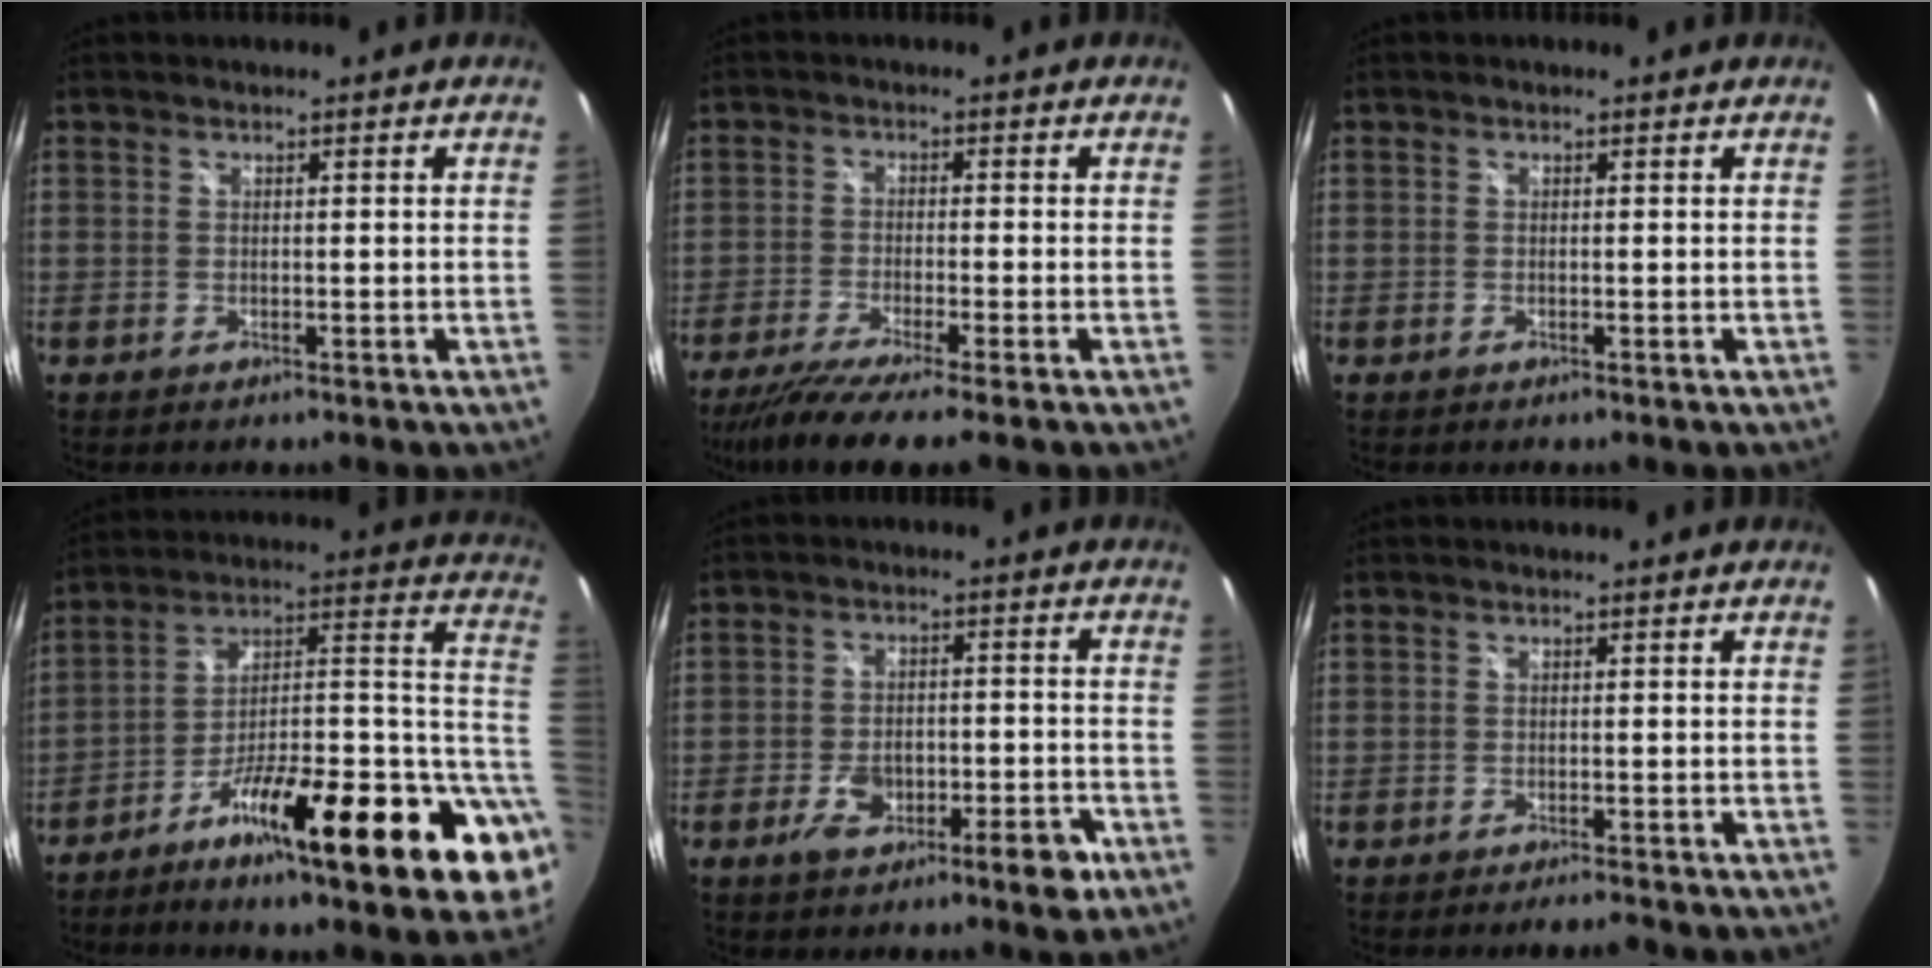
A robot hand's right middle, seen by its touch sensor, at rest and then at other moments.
{"total": 7.9, "force": [-6.4, -0.6, 4.6], "torque": [-0.108, -0.031, -0.112]}
{"total": 0.0}
{"total": 24.5, "force": [-7.3, 5.2, 22.8], "torque": [-0.282, 0.011, -0.114]}
{"total": 7.5, "force": [-3.4, 4.3, 5.1], "torque": [-0.090, 0.000, -0.047]}
{"total": 2.2, "force": [-2.0, 0.1, 1.0], "torque": [-0.020, -0.009, -0.032]}